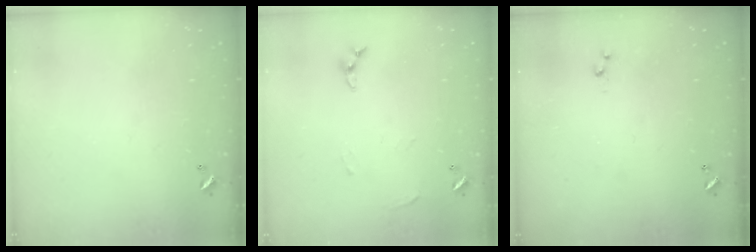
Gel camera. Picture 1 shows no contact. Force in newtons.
{"total": 4.6, "press": 4.6, "slide": 0.4}
{"total": 3.0, "press": 3.0, "slide": 0.4}